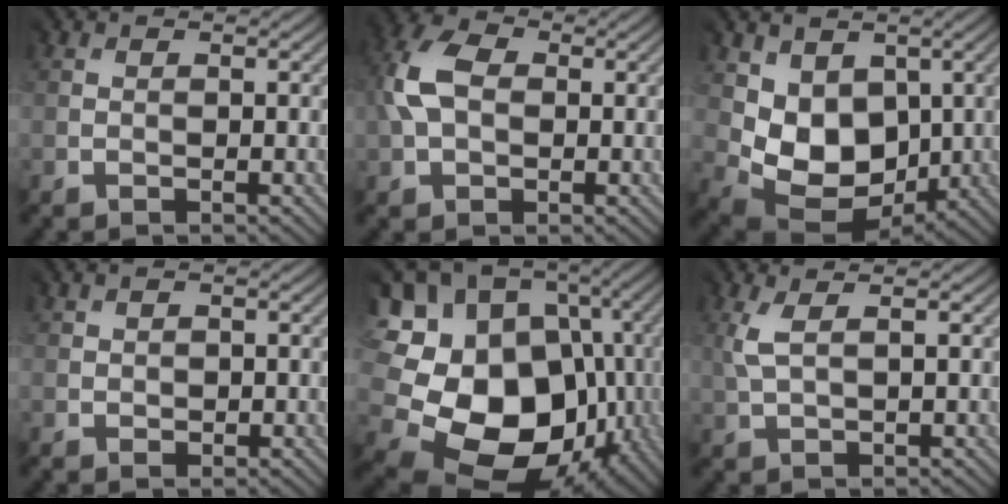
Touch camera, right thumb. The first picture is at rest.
{"total": 7.0, "force": [0.9, 5.0, 4.8], "torque": [-0.131, 0.012, 0.009]}
{"total": 7.8, "force": [1.5, 6.1, 4.6], "torque": [-0.116, -0.022, 0.028]}
{"total": 1.0, "force": [0.3, 0.9, 0.1], "torque": [0.000, -0.003, 0.007]}
{"total": 18.9, "force": [-2.0, 15.8, 10.2], "torque": [-0.228, -0.059, 0.011]}
{"total": 2.9, "force": [1.2, 1.2, 2.3], "torque": [-0.067, 0.004, 0.027]}